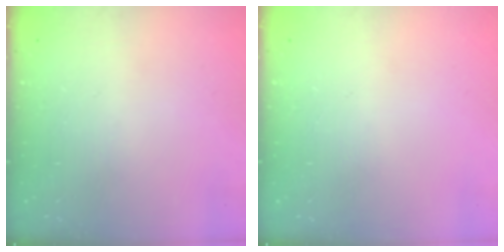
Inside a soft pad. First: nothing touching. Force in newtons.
{"total": 0.0}